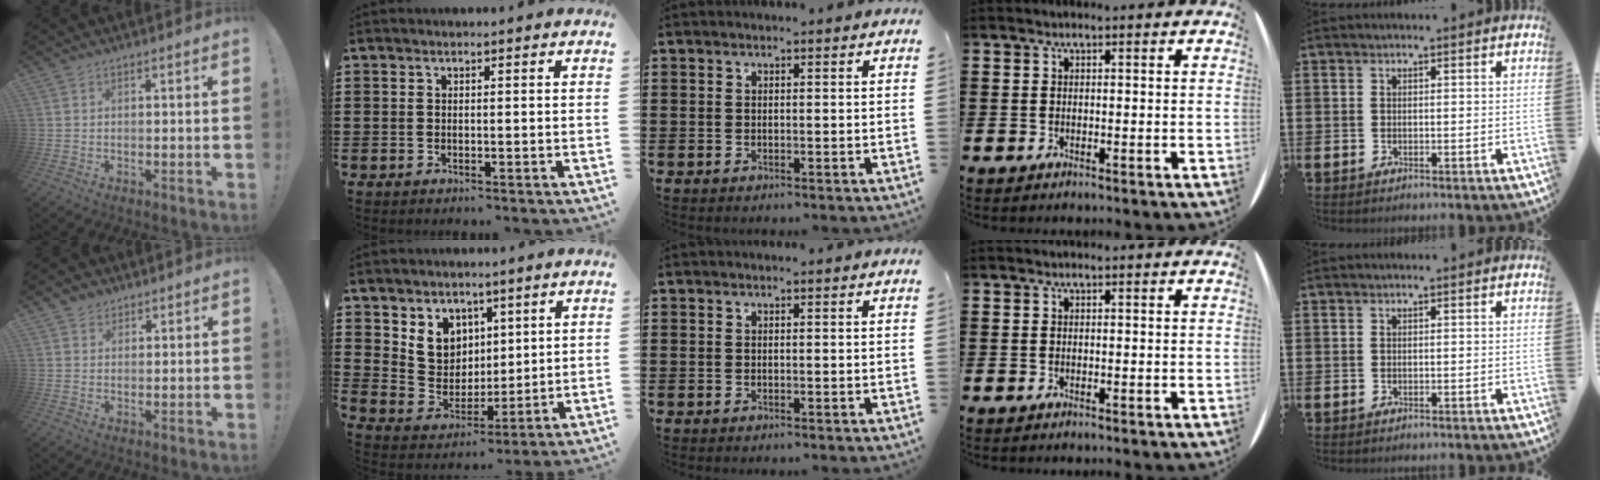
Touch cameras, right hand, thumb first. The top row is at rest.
{"thumb": {"total": 2.9, "force": [2.0, 2.0, 0.2], "torque": [-0.001, -0.007, 0.037]}, "index": {"total": 6.8, "force": [3.5, 5.8, 1.3], "torque": [-0.054, -0.010, 0.068]}}